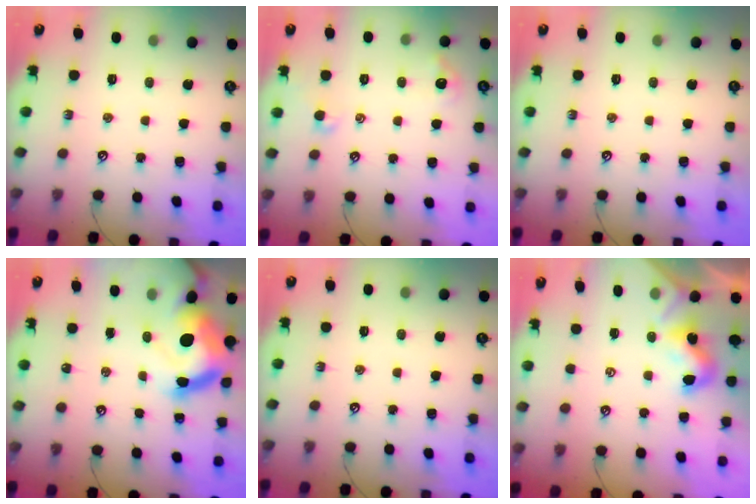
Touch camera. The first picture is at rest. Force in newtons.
{"total": 1.9, "press": 1.9, "slide": 0.4}
{"total": 0.0}
{"total": 16.6, "press": 16.5, "slide": 2.2}
{"total": 0.0}
{"total": 1.9, "press": 1.9, "slide": 0.4}